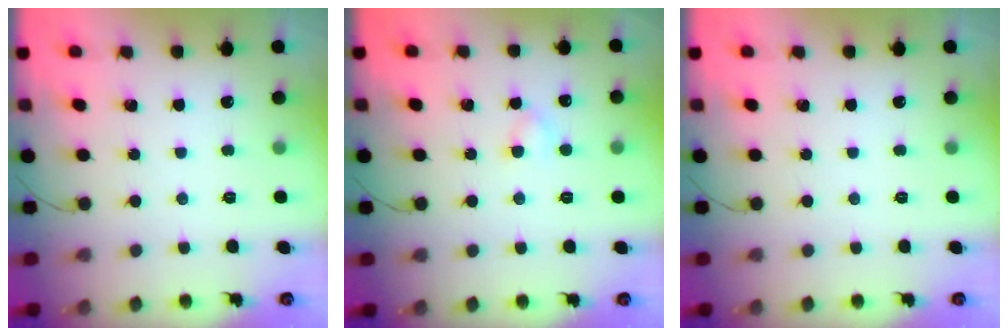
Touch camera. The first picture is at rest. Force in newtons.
{"total": 3.1, "press": 2.9, "slide": 1.1}
{"total": 0.0}